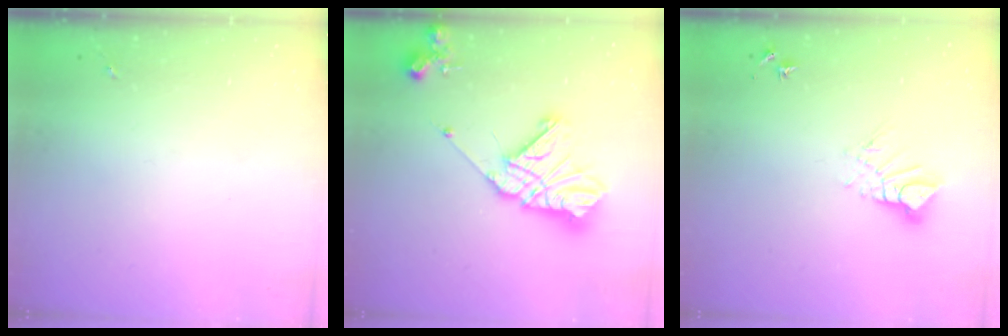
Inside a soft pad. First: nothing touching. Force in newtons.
{"total": 17.8, "press": 17.7, "slide": 2.1}
{"total": 7.7, "press": 7.7, "slide": 0.7}